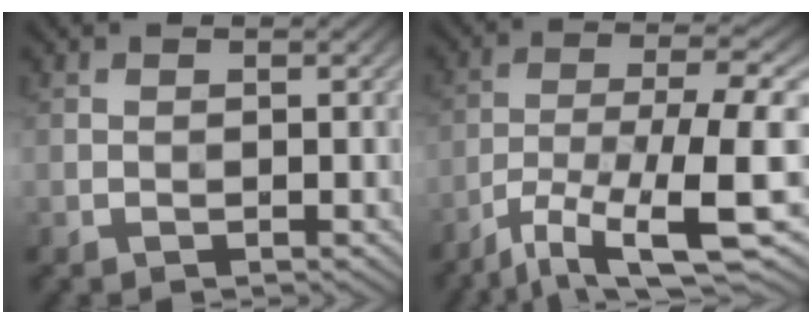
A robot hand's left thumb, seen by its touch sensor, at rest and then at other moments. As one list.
[{"total": 13.8, "force": [-7.3, 3.5, 11.1], "torque": [-0.203, -0.018, -0.124]}]